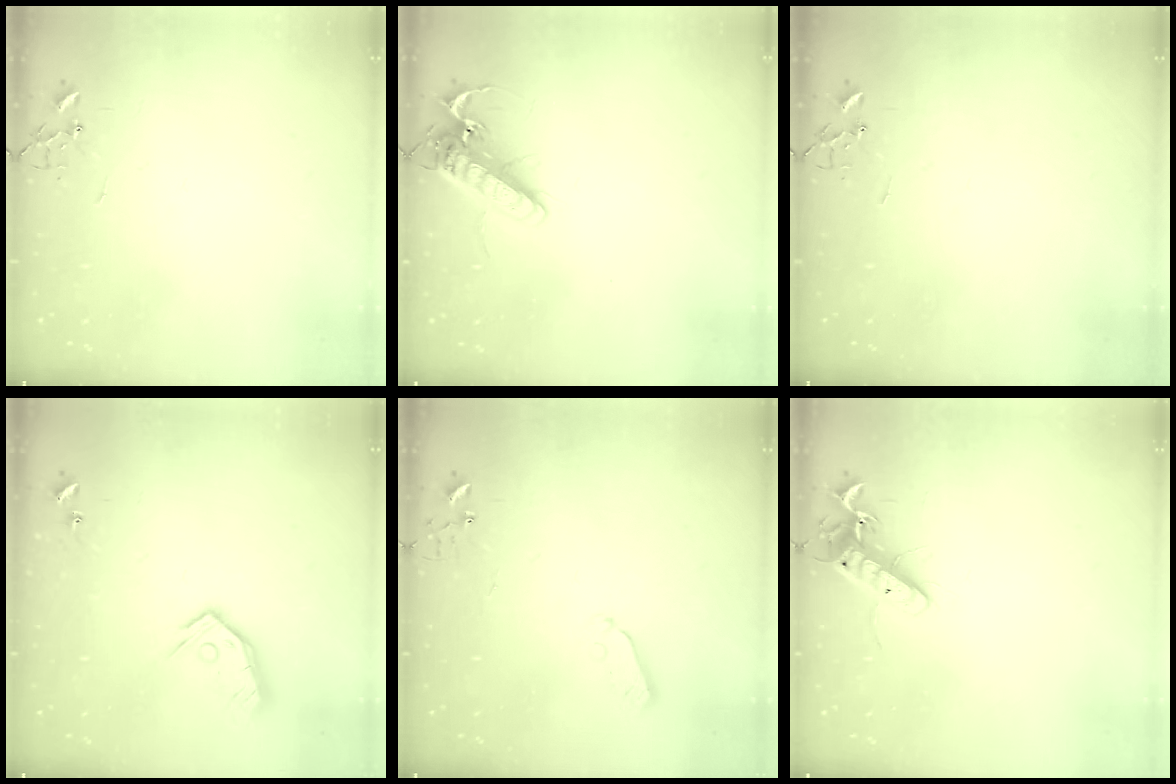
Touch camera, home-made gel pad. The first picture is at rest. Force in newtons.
{"total": 15.7, "press": 15.5, "slide": 2.4}
{"total": 0.0}
{"total": 12.2, "press": 12.1, "slide": 1.5}
{"total": 5.0, "press": 5.0, "slide": 0.4}
{"total": 12.4, "press": 12.4, "slide": 1.1}